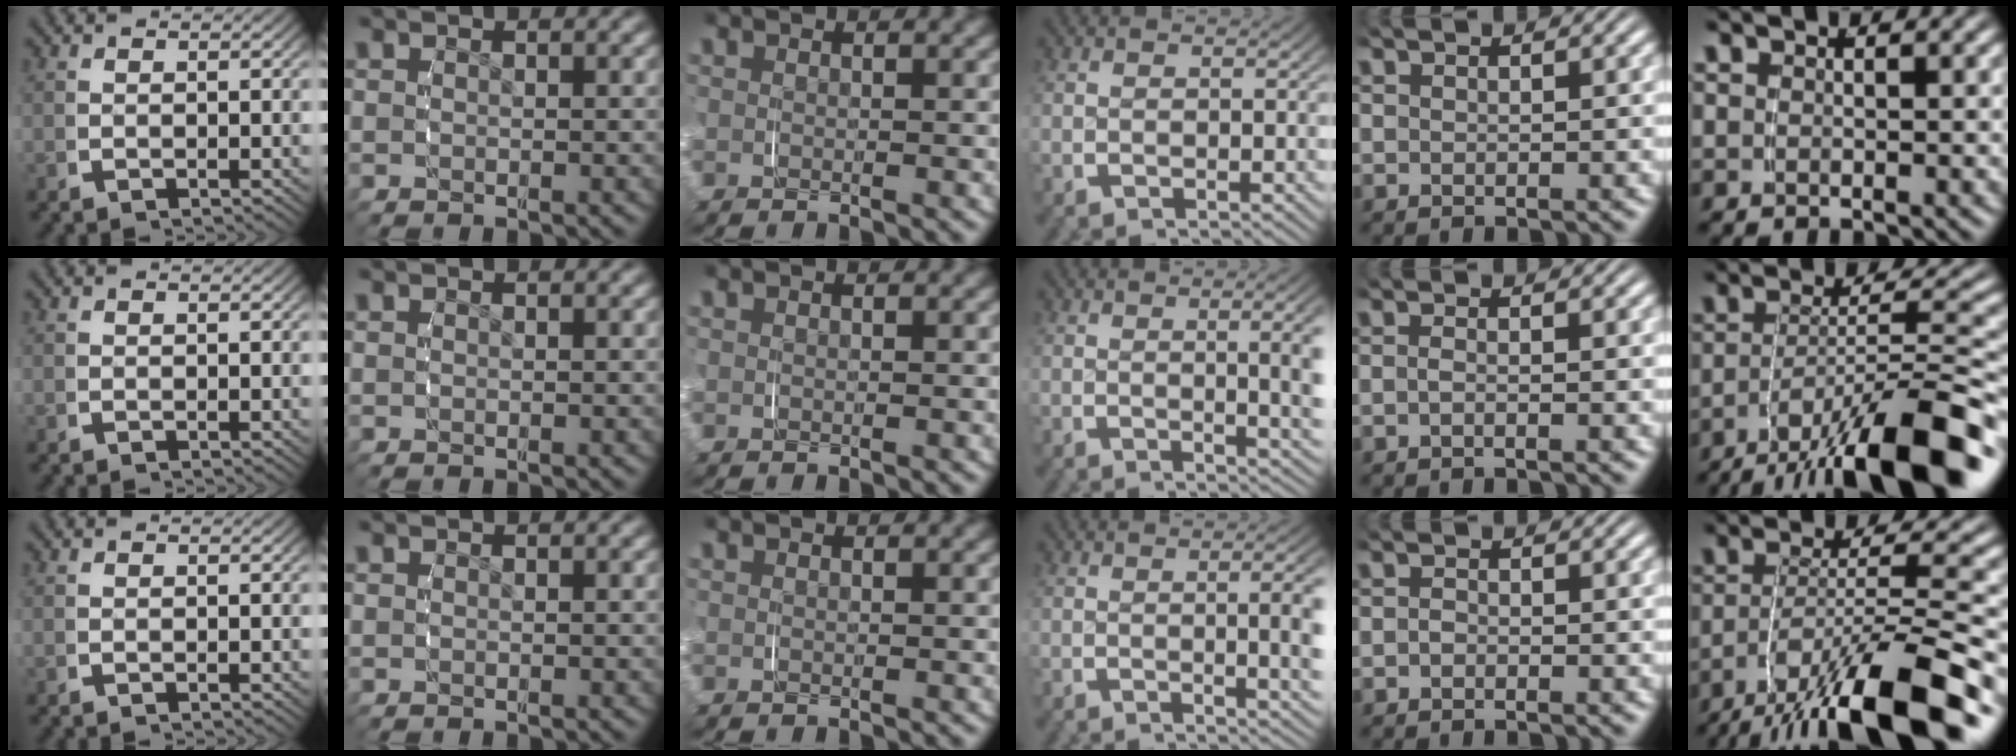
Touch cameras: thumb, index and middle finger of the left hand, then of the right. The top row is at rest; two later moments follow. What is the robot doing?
{"motion": "grasp_and_lifting", "object": "pencil case"}